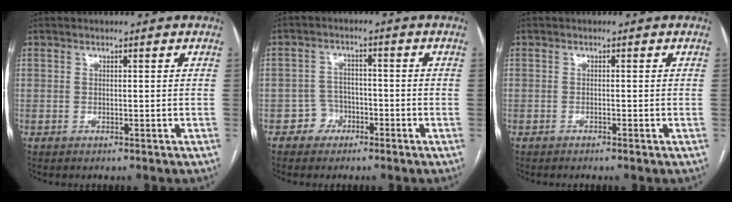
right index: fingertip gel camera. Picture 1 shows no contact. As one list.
[{"total": 3.6, "force": [-1.9, 3.0, 0.1], "torque": [0.006, 0.016, -0.035]}, {"total": 0.7, "force": [-0.5, -0.2, 0.4], "torque": [-0.009, 0.001, -0.009]}]